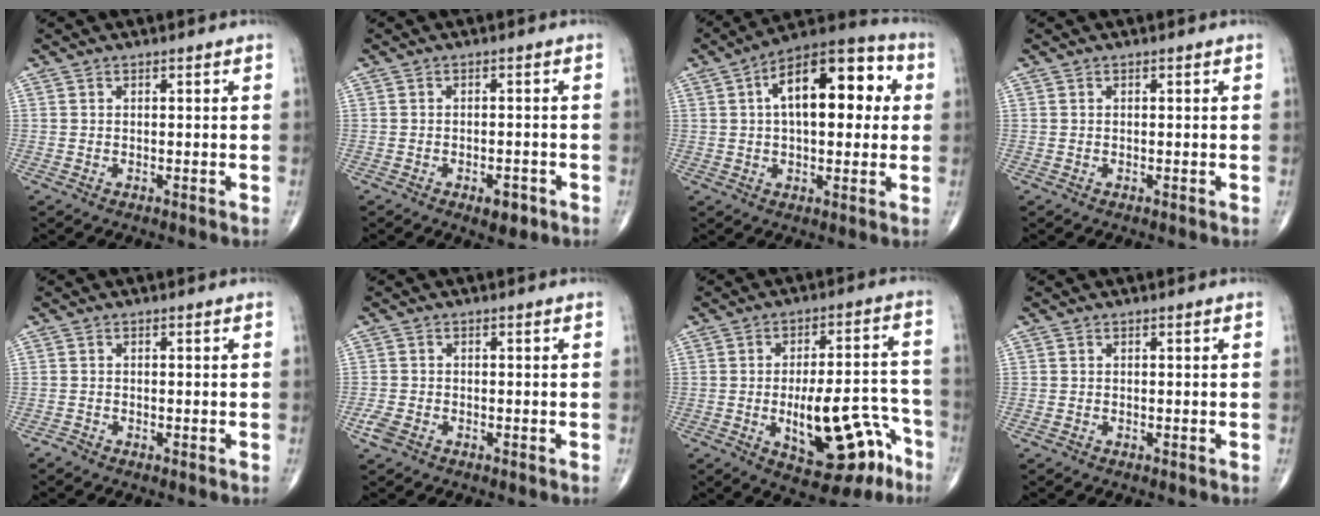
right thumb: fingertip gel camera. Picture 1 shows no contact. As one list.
[{"total": 5.2, "force": [-2.9, 2.7, 3.4], "torque": [-0.029, 0.016, -0.034]}, {"total": 18.0, "force": [3.8, 8.9, 15.2], "torque": [-0.200, 0.030, 0.048]}, {"total": 0.0}, {"total": 0.7, "force": [-0.7, 0.3, 0.1], "torque": [-0.002, -0.001, -0.016]}, {"total": 2.9, "force": [-1.6, 1.7, 1.6], "torque": [-0.045, 0.001, -0.031]}, {"total": 17.1, "force": [-7.2, 7.1, 13.8], "torque": [-0.171, 0.048, -0.089]}, {"total": 0.5, "force": [-0.3, 0.4, 0.2], "torque": [-0.007, 0.001, -0.005]}]